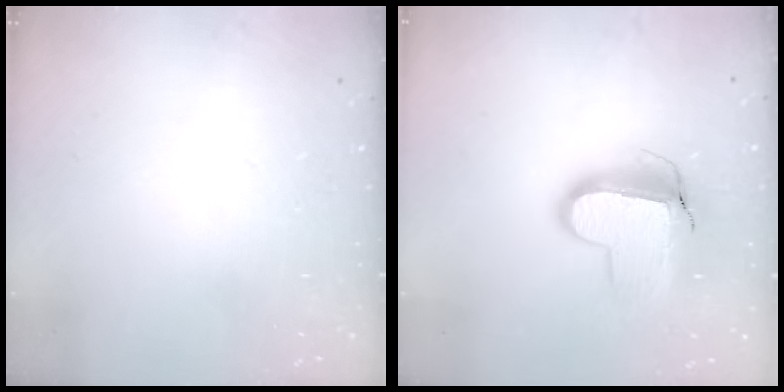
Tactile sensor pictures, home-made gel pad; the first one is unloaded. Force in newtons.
{"total": 12.4, "press": 12.4, "slide": 1.0}